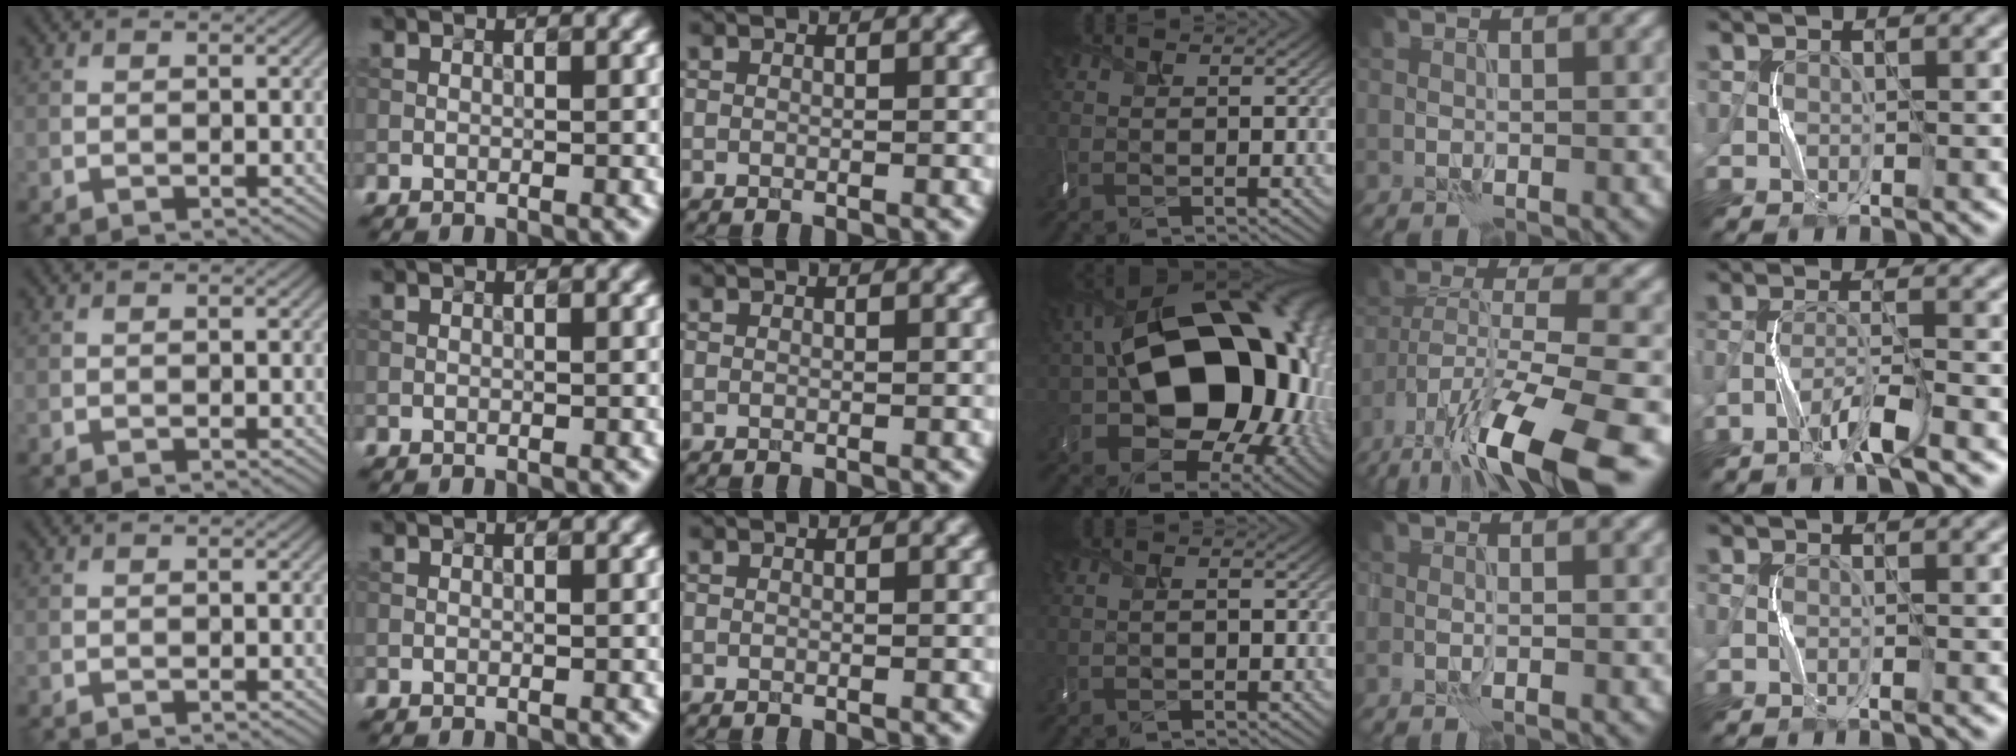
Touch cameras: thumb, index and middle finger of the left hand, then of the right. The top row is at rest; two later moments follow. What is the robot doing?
{"motion": "shake", "object": "tambourine"}